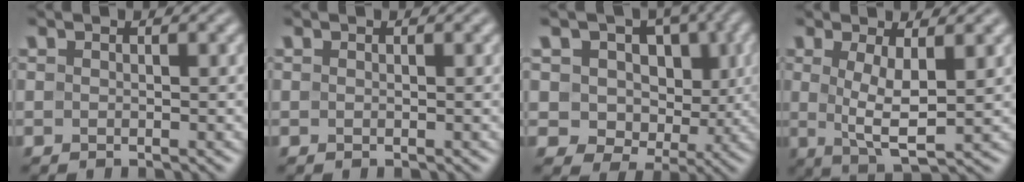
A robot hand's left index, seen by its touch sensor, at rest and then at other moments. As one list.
[{"total": 0.0}, {"total": 6.8, "force": [1.4, 5.5, 3.8], "torque": [-0.054, 0.001, 0.005]}, {"total": 4.5, "force": [0.7, 1.2, 4.3], "torque": [-0.079, -0.006, 0.017]}]